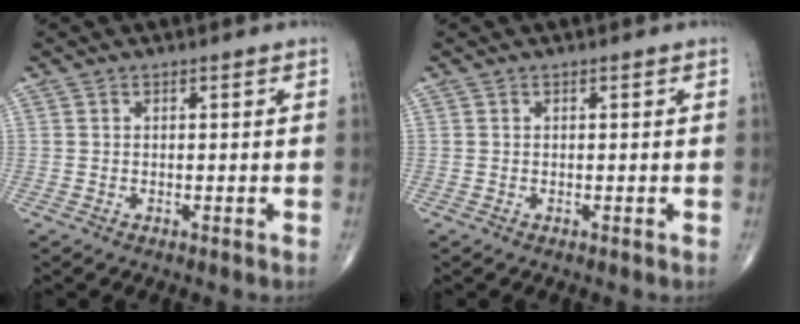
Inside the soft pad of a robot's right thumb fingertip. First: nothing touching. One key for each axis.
{"total": 0.0}